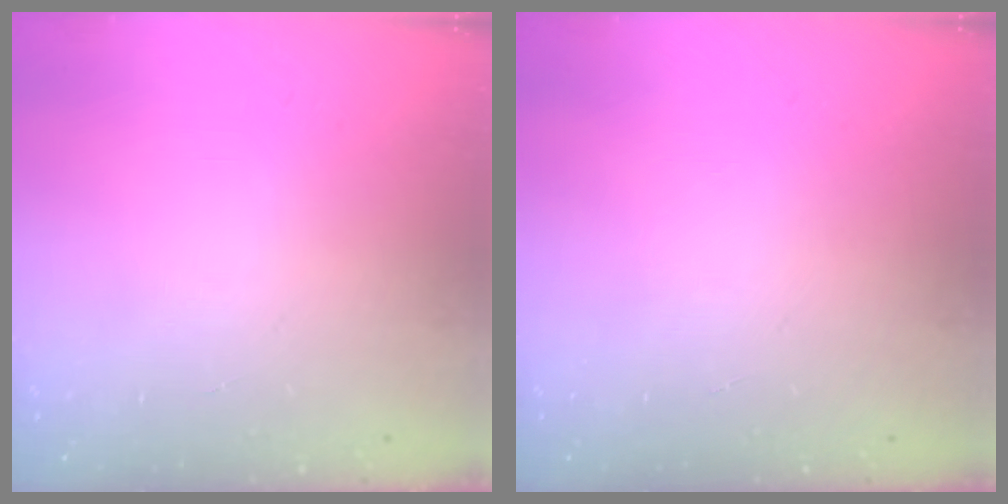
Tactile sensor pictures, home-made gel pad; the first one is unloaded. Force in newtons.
{"total": 0.0}